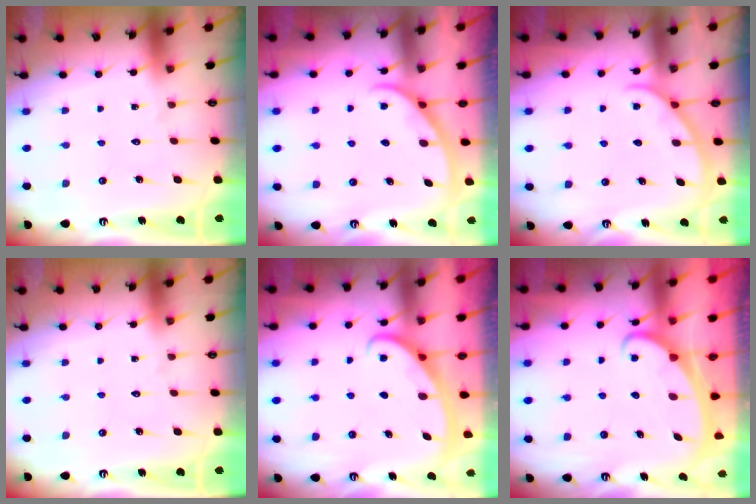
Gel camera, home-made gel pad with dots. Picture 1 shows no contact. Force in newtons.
{"total": 2.4, "press": 2.4, "slide": 0.4}
{"total": 2.1, "press": 2.1, "slide": 0.3}
{"total": 0.0}
{"total": 2.8, "press": 2.8, "slide": 0.4}
{"total": 2.3, "press": 2.3, "slide": 0.3}